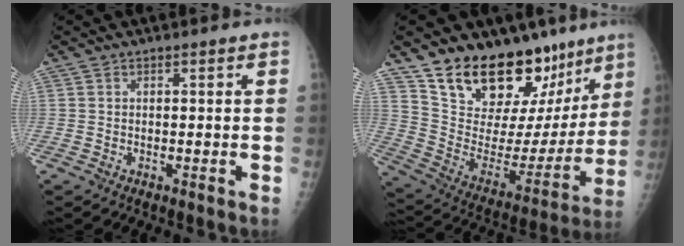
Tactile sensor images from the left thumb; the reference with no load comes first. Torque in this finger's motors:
{"motor_torque": [0.73, 0.57, 1.22, -1.55, 0.09]}